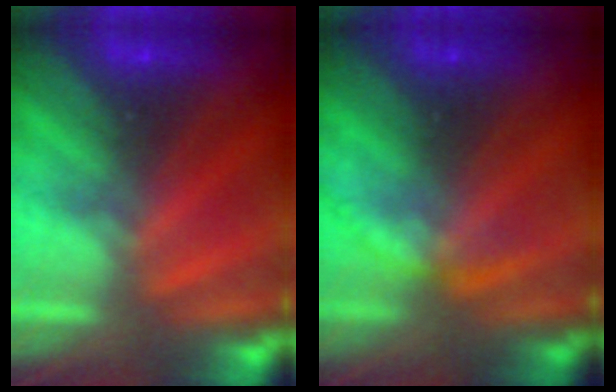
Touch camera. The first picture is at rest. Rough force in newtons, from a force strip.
{"total": 1.9}